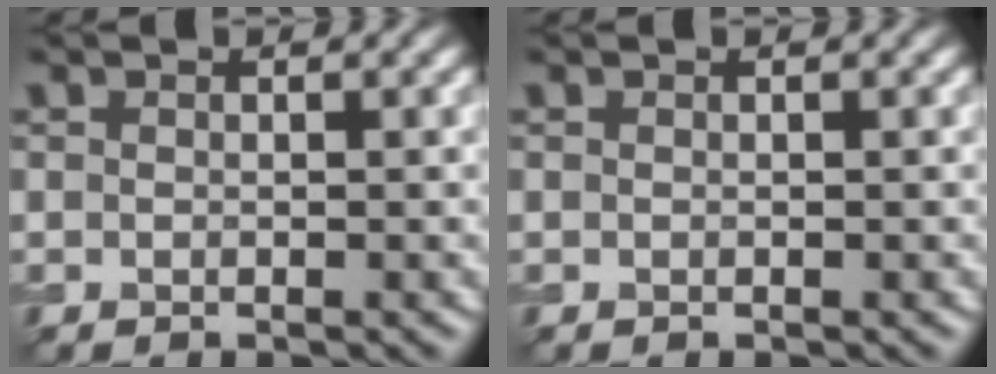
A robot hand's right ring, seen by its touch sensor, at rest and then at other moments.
{"total": 0.0}